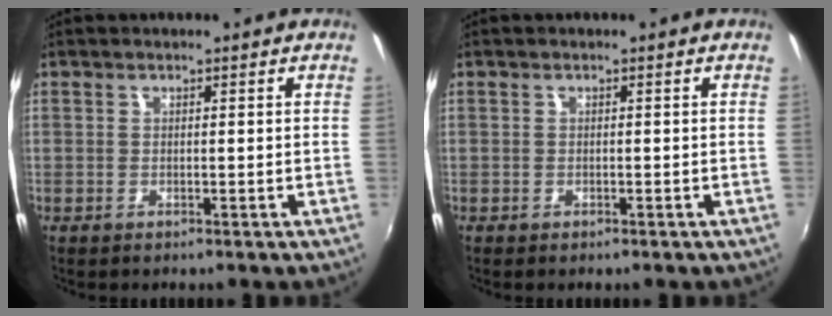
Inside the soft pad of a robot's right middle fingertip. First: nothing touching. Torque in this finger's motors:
{"motor_torque": [-0.15, 0.05, -0.01, -0.01]}